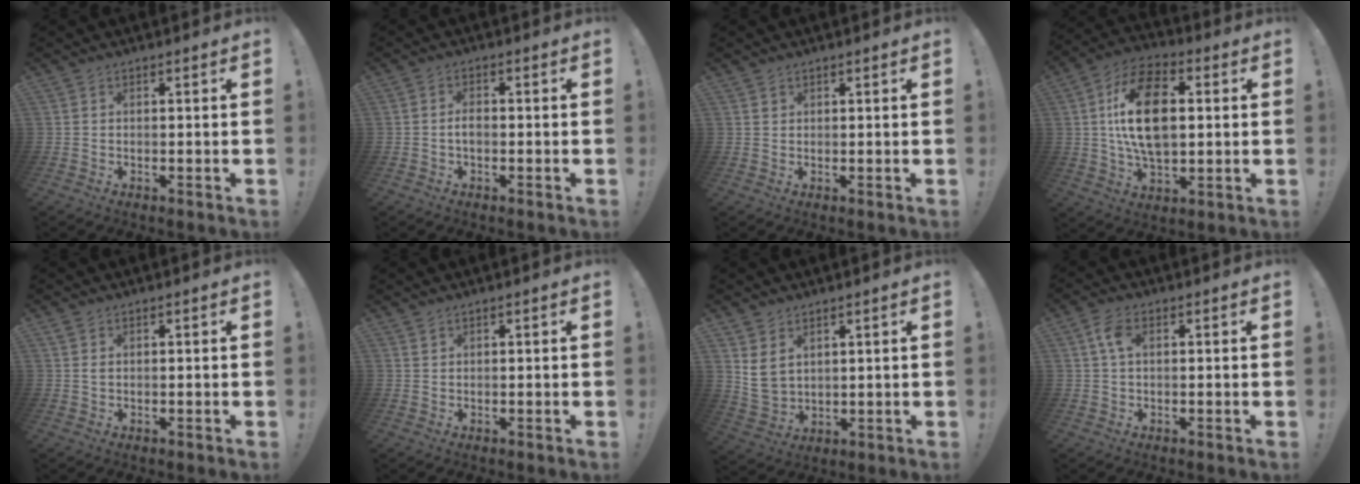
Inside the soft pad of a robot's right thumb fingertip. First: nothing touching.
{"total": 2.5, "force": [-0.7, 1.4, 2.0], "torque": [-0.028, 0.003, -0.015]}
{"total": 1.6, "force": [0.9, 1.3, 0.0], "torque": [0.008, -0.004, 0.014]}
{"total": 19.0, "force": [2.2, 11.3, 15.1], "torque": [-0.268, 0.005, 0.033]}
{"total": 1.1, "force": [0.5, 0.7, 0.6], "torque": [-0.012, 0.001, 0.010]}
{"total": 1.1, "force": [0.8, 0.7, 0.1], "torque": [-0.001, 0.000, 0.015]}
{"total": 6.8, "force": [3.7, 4.8, 3.2], "torque": [-0.056, -0.022, 0.074]}
{"total": 4.8, "force": [1.2, 2.5, 3.9], "torque": [-0.074, 0.007, 0.021]}